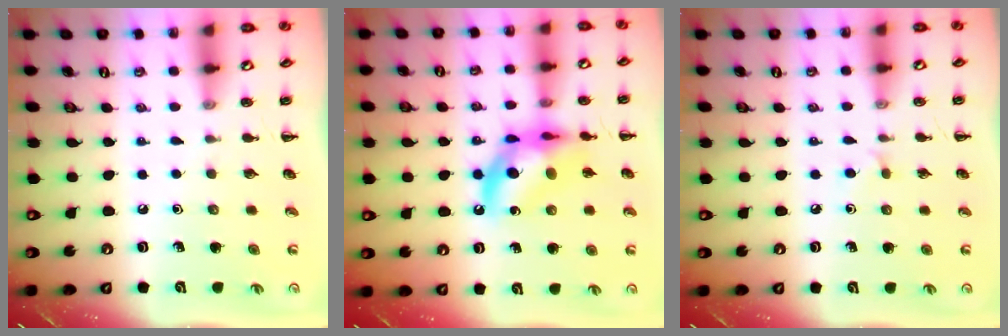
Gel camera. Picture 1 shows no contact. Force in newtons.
{"total": 14.1, "press": 13.7, "slide": 3.5}
{"total": 4.0, "press": 3.7, "slide": 1.5}